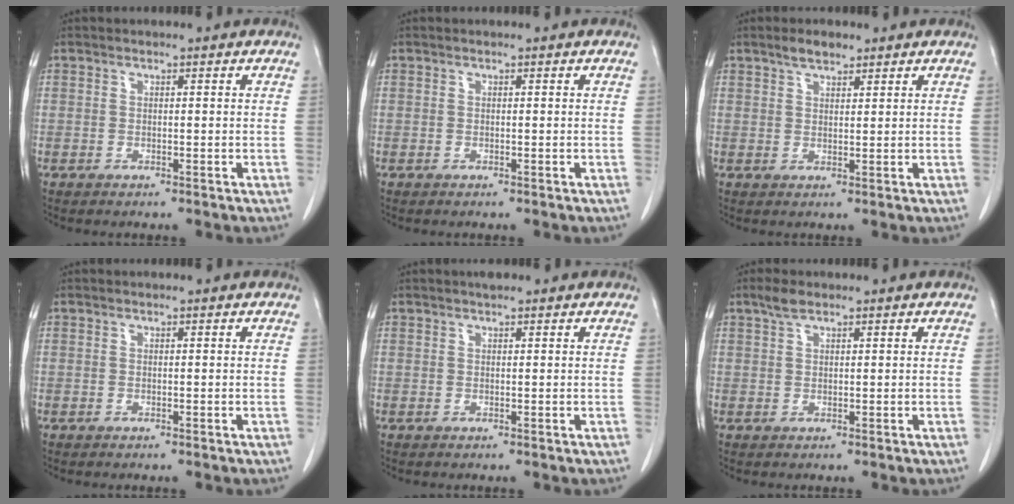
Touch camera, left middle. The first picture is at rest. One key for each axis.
{"total": 0.0}
{"total": 2.9, "fx": 2.2, "fy": 1.1, "fz": 1.5, "tx": -0.030, "ty": 0.007, "tz": 0.038}
{"total": 0.0}
{"total": 1.1, "fx": 0.9, "fy": 0.2, "fz": 0.6, "tx": -0.015, "ty": 0.006, "tz": 0.015}
{"total": 2.0, "fx": 1.4, "fy": 0.7, "fz": 1.1, "tx": -0.025, "ty": 0.009, "tz": 0.029}